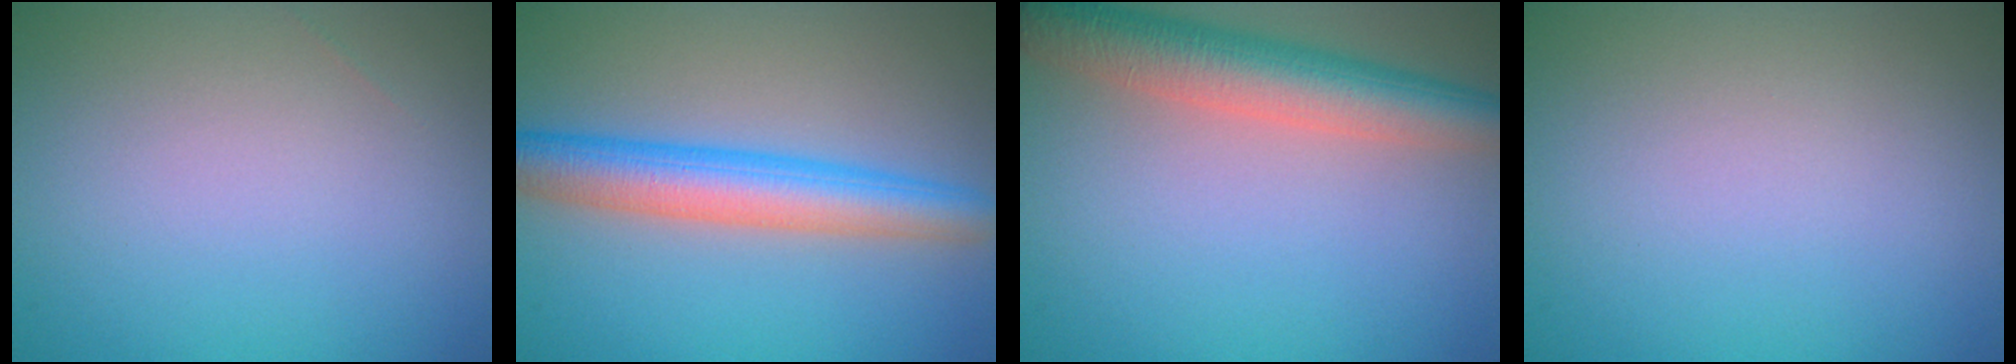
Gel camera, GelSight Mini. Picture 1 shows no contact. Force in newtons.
{"total": 5.9, "press": 5.9, "slide": 0.3}
{"total": 6.4, "press": 6.4, "slide": 0.3}
{"total": 0.0}